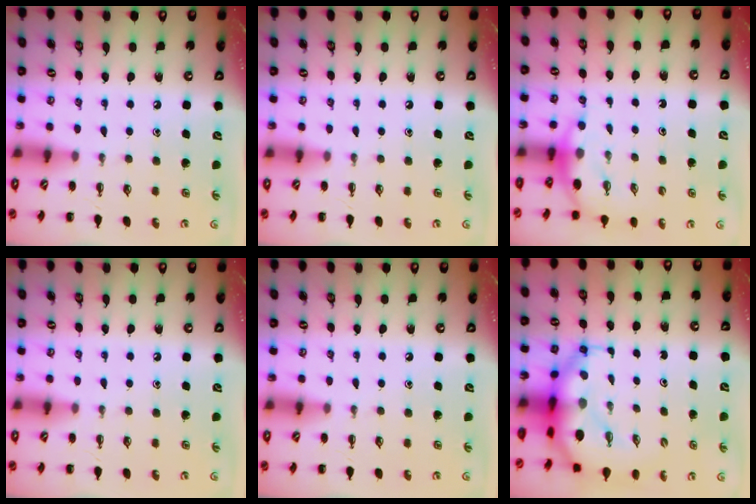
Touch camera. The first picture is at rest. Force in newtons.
{"total": 0.0}
{"total": 6.2, "press": 6.0, "slide": 1.2}
{"total": 0.0}
{"total": 0.0}
{"total": 8.8, "press": 8.5, "slide": 2.3}